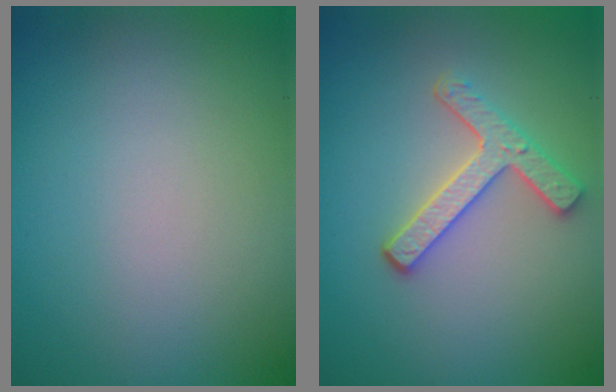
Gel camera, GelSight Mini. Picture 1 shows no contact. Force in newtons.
{"total": 3.3, "press": 2.9, "slide": 1.6}